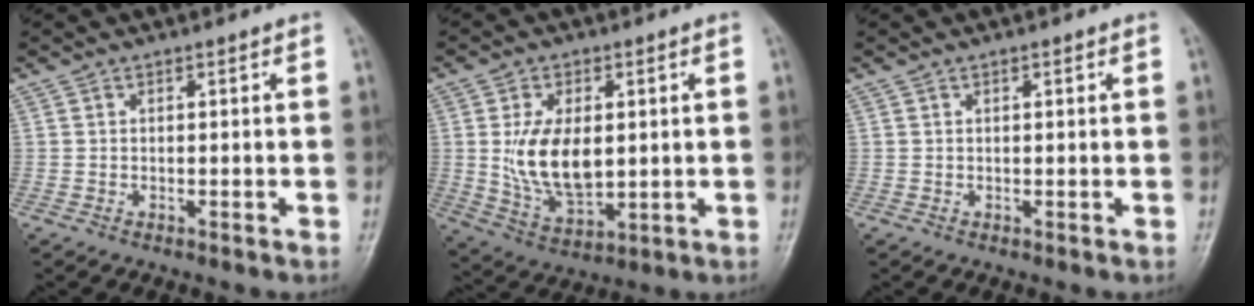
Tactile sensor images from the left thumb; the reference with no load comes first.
{"total": 12.2, "force": [1.0, 7.0, 9.9], "torque": [-0.167, -0.013, 0.032]}
{"total": 0.6, "force": [0.2, 0.1, 0.5], "torque": [-0.010, 0.000, 0.004]}